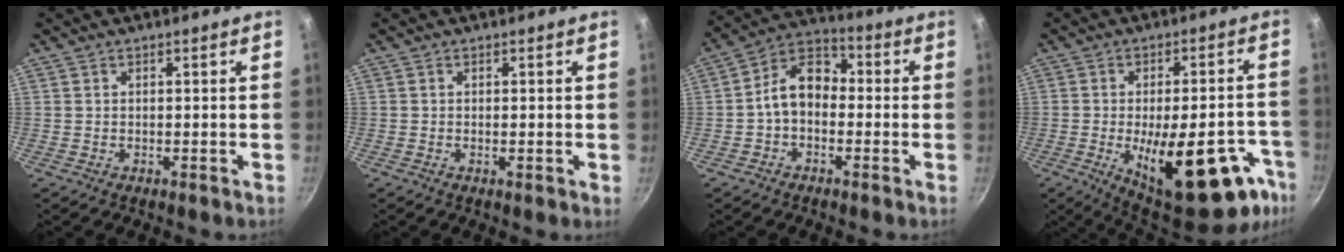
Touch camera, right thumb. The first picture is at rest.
{"total": 0.7, "force": [-0.1, 0.1, 0.7], "torque": [-0.011, -0.001, -0.002]}
{"total": 10.8, "force": [-0.2, 7.8, 7.5], "torque": [-0.091, 0.038, -0.027]}
{"total": 24.9, "force": [-10.0, 10.4, 20.3], "torque": [-0.220, 0.020, -0.125]}